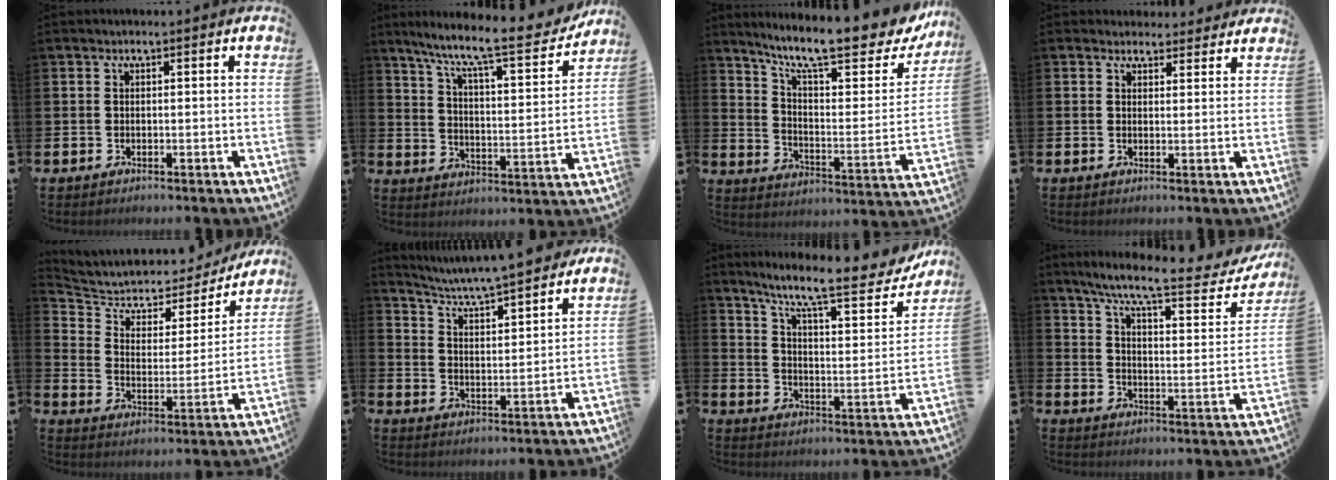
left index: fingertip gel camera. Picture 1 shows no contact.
{"total": 9.5, "force": [8.2, 1.2, 4.5], "torque": [-0.107, -0.060, 0.131]}
{"total": 12.8, "force": [10.5, 2.7, 6.8], "torque": [-0.131, -0.080, 0.172]}
{"total": 3.1, "force": [2.9, 1.2, -0.3], "torque": [0.006, -0.011, 0.052]}
{"total": 6.0, "force": [5.2, 2.7, 1.2], "torque": [-0.064, -0.040, 0.085]}
{"total": 6.2, "force": [5.9, -0.1, 1.8], "torque": [-0.061, -0.049, 0.097]}
{"total": 11.1, "force": [9.1, 2.0, 6.2], "torque": [-0.130, -0.057, 0.145]}
{"total": 9.5, "force": [7.9, 1.3, 5.1], "torque": [-0.118, -0.047, 0.127]}